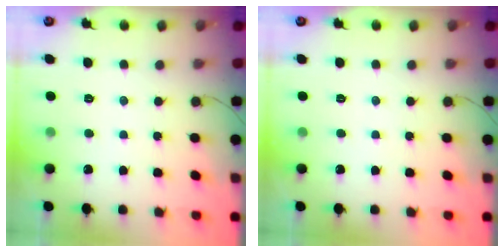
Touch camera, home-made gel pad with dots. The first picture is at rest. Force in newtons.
{"total": 0.0}